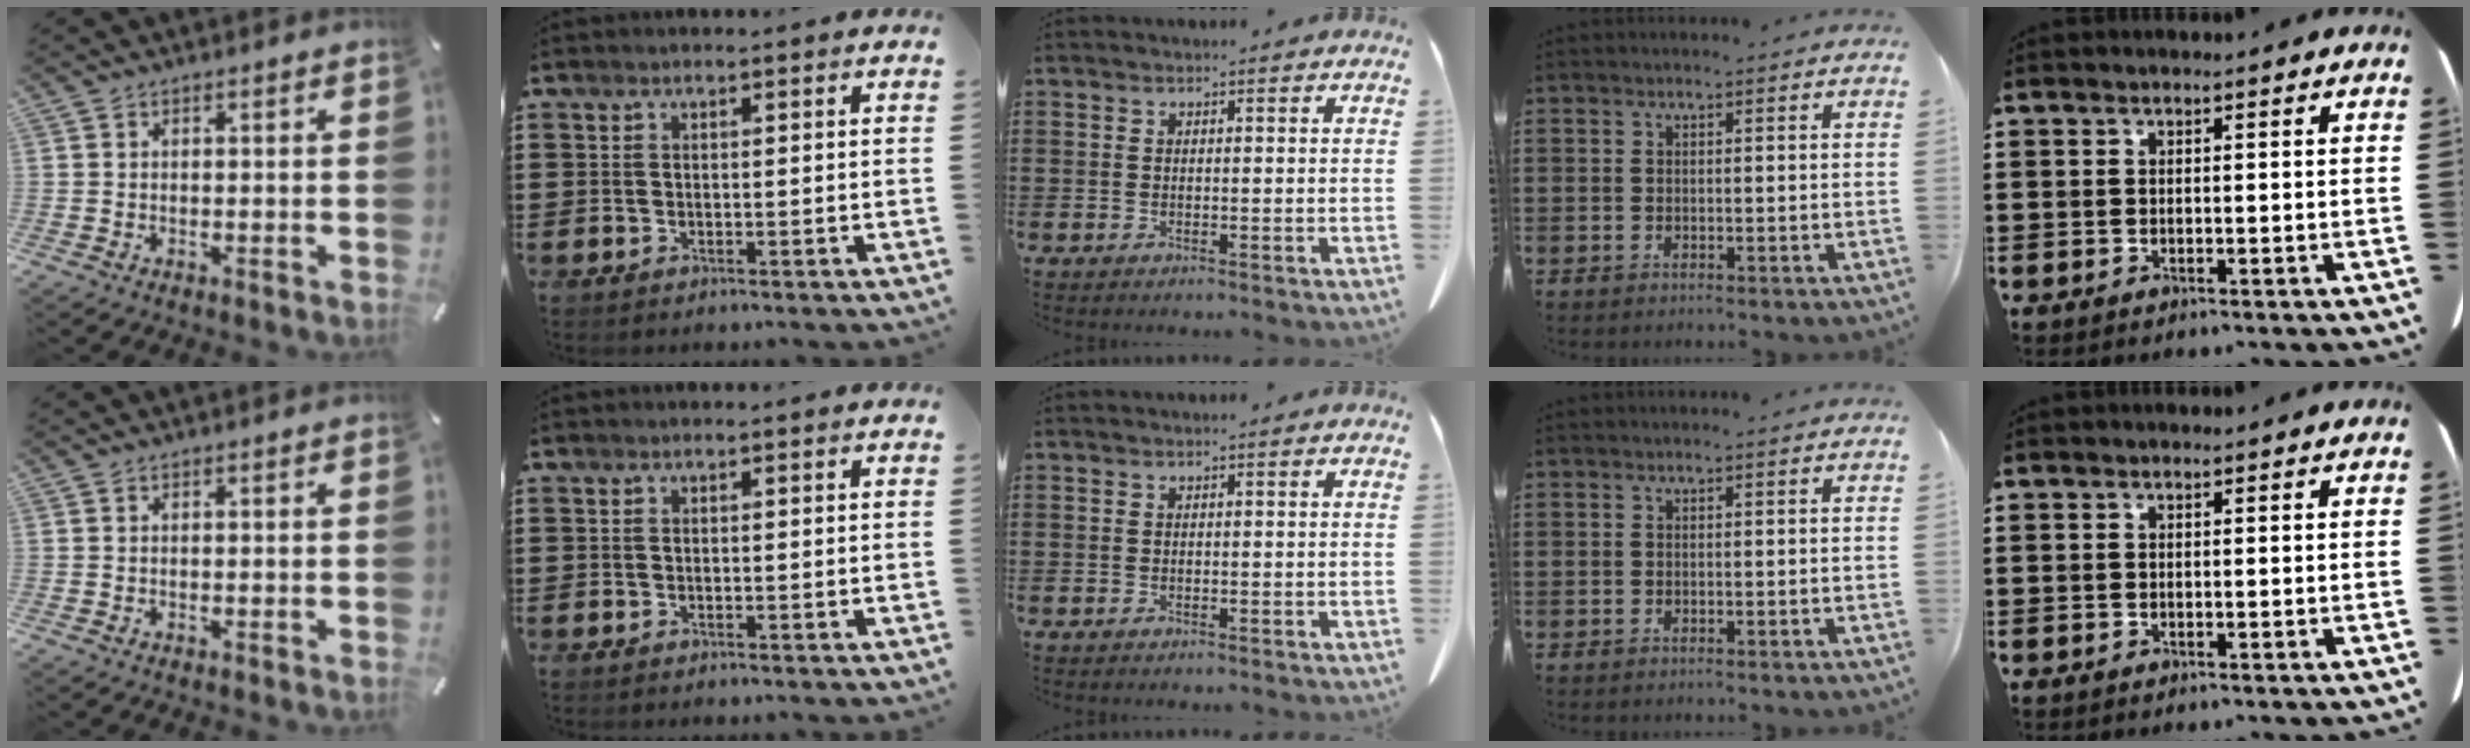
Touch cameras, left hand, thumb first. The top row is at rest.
{}